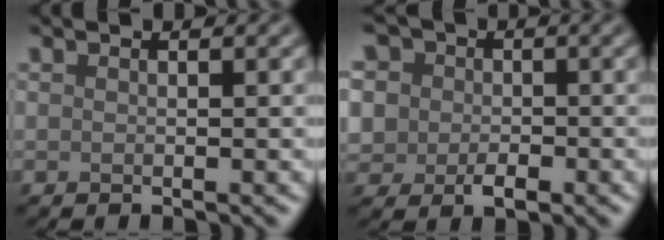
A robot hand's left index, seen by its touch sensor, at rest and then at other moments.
{"total": 6.4, "force": [1.0, 5.5, 3.2], "torque": [-0.046, 0.018, -0.019]}